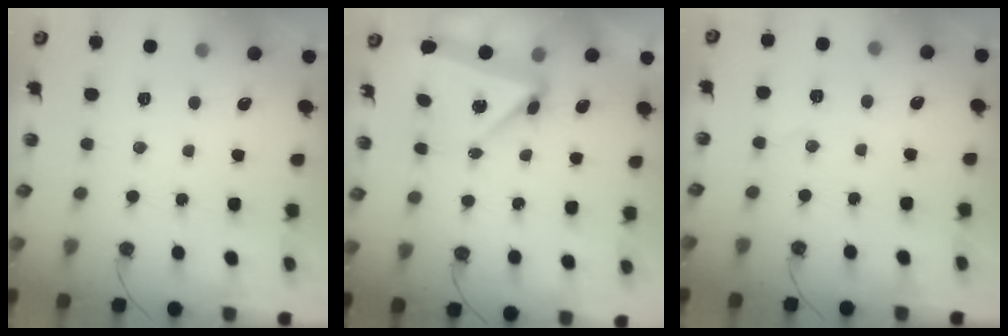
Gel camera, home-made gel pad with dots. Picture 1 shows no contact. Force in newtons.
{"total": 5.3, "press": 5.3, "slide": 0.2}
{"total": 5.7, "press": 5.4, "slide": 1.8}